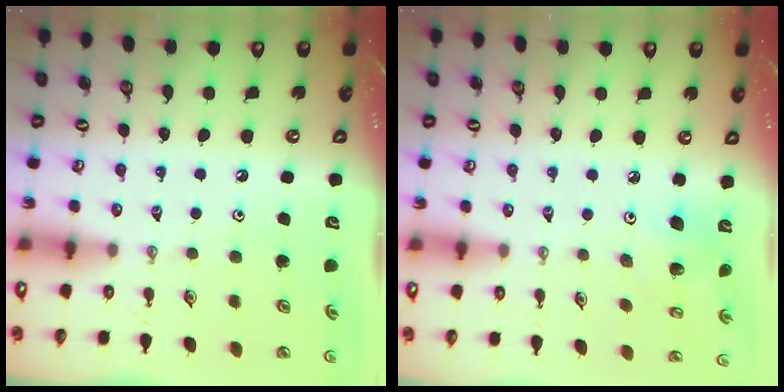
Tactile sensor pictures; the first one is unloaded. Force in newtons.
{"total": 5.8, "press": 5.6, "slide": 1.6}